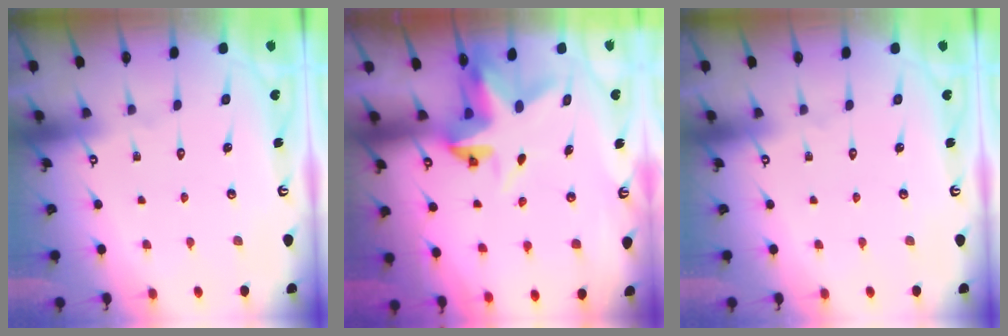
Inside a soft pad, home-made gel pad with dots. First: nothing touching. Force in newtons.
{"total": 4.2, "press": 4.2, "slide": 0.2}
{"total": 0.0}